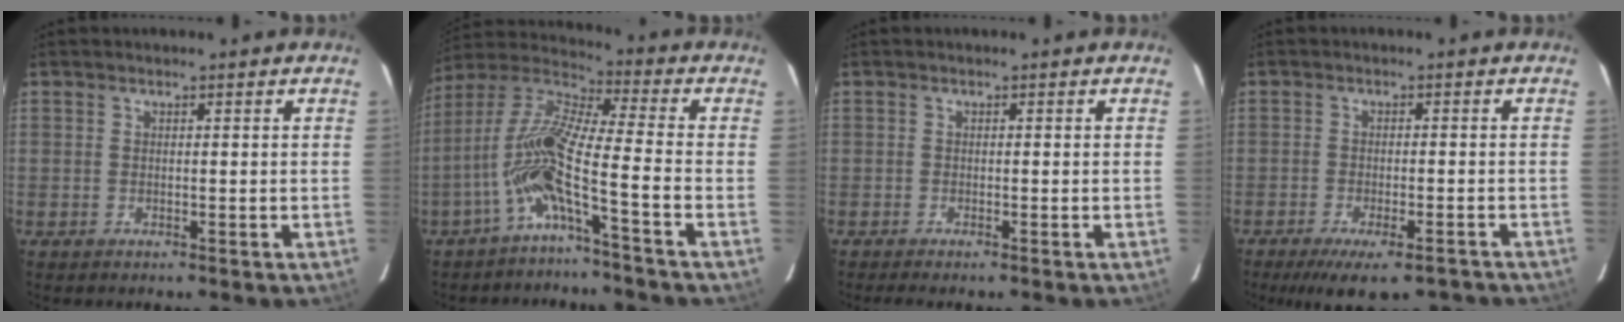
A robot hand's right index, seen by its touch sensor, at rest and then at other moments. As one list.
[{"total": 10.8, "force": [-4.7, -0.6, 9.8], "torque": [-0.211, 0.016, -0.100]}, {"total": 2.6, "force": [-2.1, 0.2, 1.4], "torque": [-0.019, -0.006, -0.029]}, {"total": 11.3, "force": [-9.2, 2.9, 5.8], "torque": [-0.078, -0.011, -0.126]}]